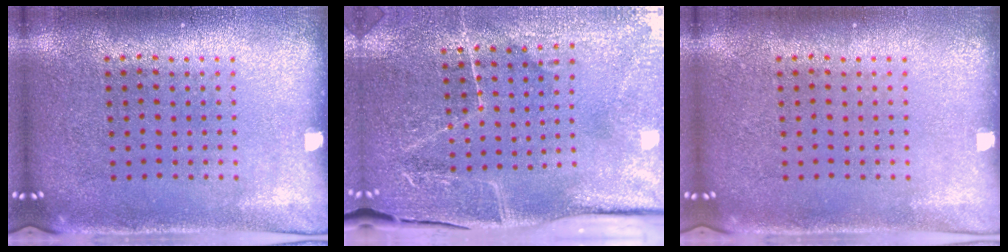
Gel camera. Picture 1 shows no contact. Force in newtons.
{"total": 3.9, "press": 3.8, "slide": 1.1}
{"total": 0.0}